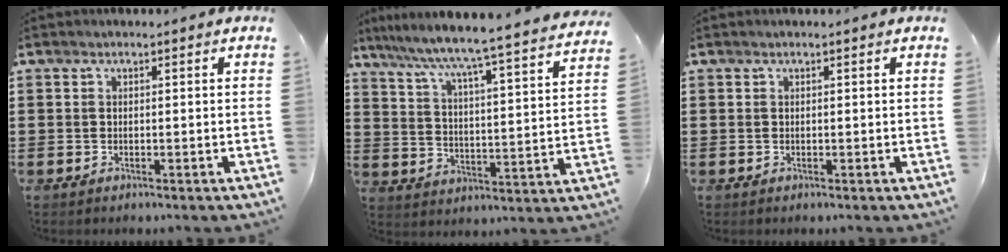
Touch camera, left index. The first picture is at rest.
{"total": 5.3, "force": [4.7, -1.4, 2.2], "torque": [-0.064, -0.057, 0.066]}
{"total": 0.0}